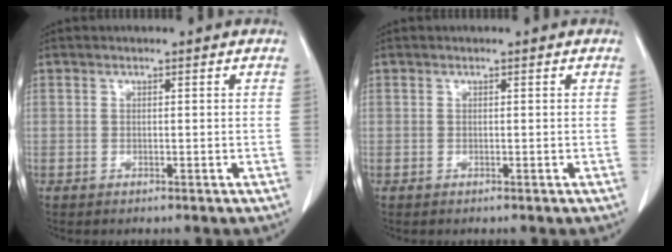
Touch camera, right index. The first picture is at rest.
{"total": 0.0}